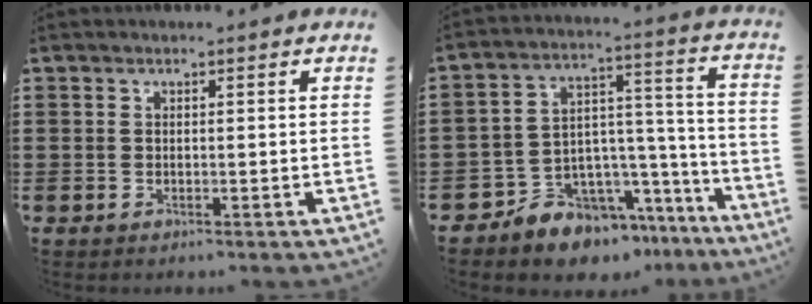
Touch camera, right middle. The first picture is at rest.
{"total": 8.7, "force": [-7.7, 3.8, 1.0], "torque": [-0.030, 0.016, -0.147]}